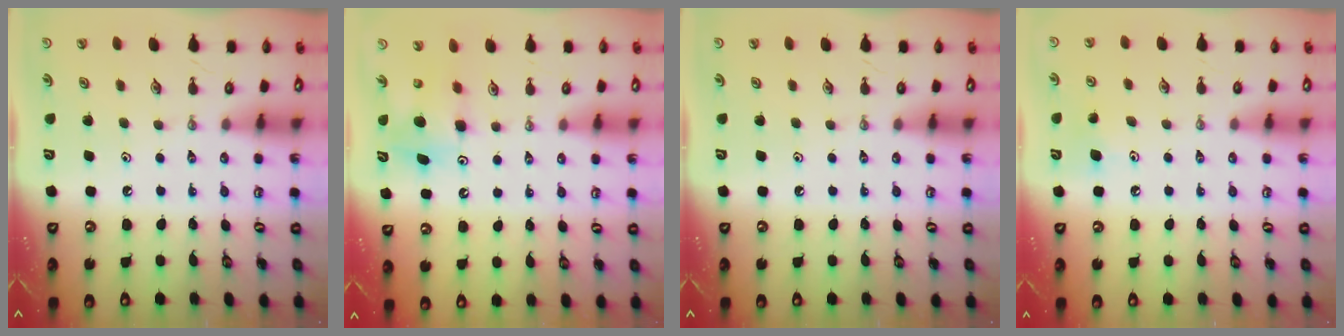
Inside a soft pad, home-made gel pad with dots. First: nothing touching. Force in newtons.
{"total": 7.6, "press": 7.6, "slide": 0.4}
{"total": 0.0}
{"total": 5.8, "press": 5.6, "slide": 1.5}